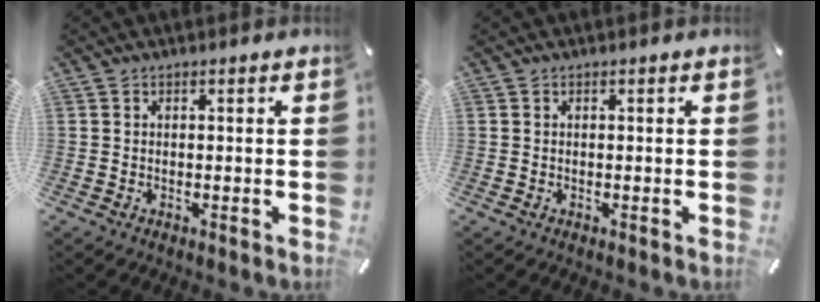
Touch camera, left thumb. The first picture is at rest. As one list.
[{"total": 0.0}]